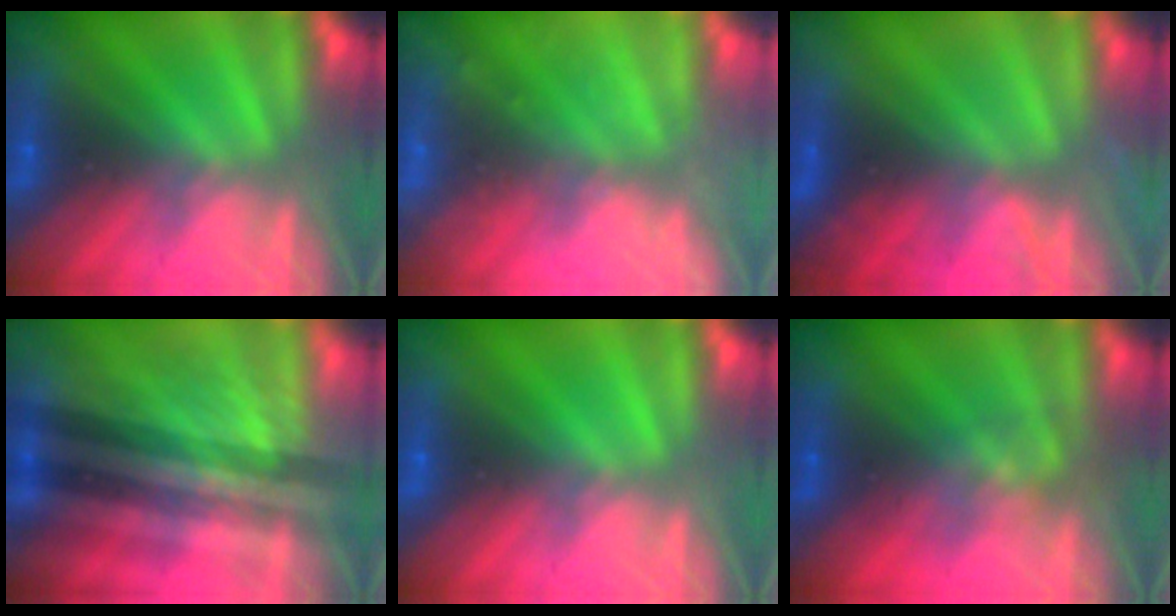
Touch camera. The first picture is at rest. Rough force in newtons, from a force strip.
{"total": 2.4}
{"total": 5.3}
{"total": 3.8}
{"total": 0.0}
{"total": 2.3}